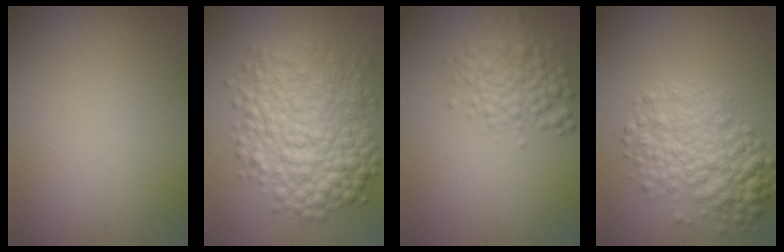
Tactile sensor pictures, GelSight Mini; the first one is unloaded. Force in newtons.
{"total": 7.9, "press": 7.9, "slide": 0.1}
{"total": 3.6, "press": 3.6, "slide": 0.0}
{"total": 5.6, "press": 5.6, "slide": 0.1}